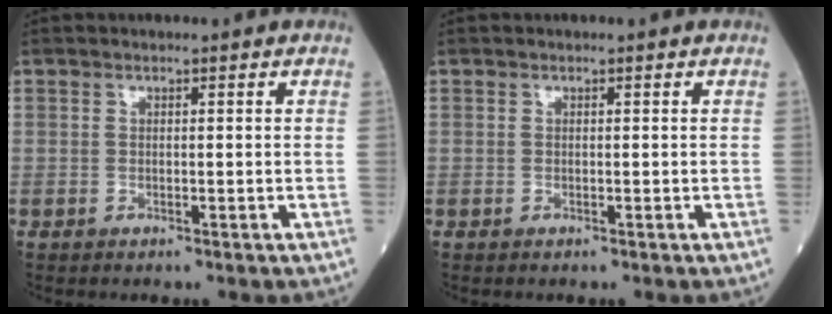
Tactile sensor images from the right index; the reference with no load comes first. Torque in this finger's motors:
{"motor_torque": [0.01, 0.01, 0.00, -0.01]}